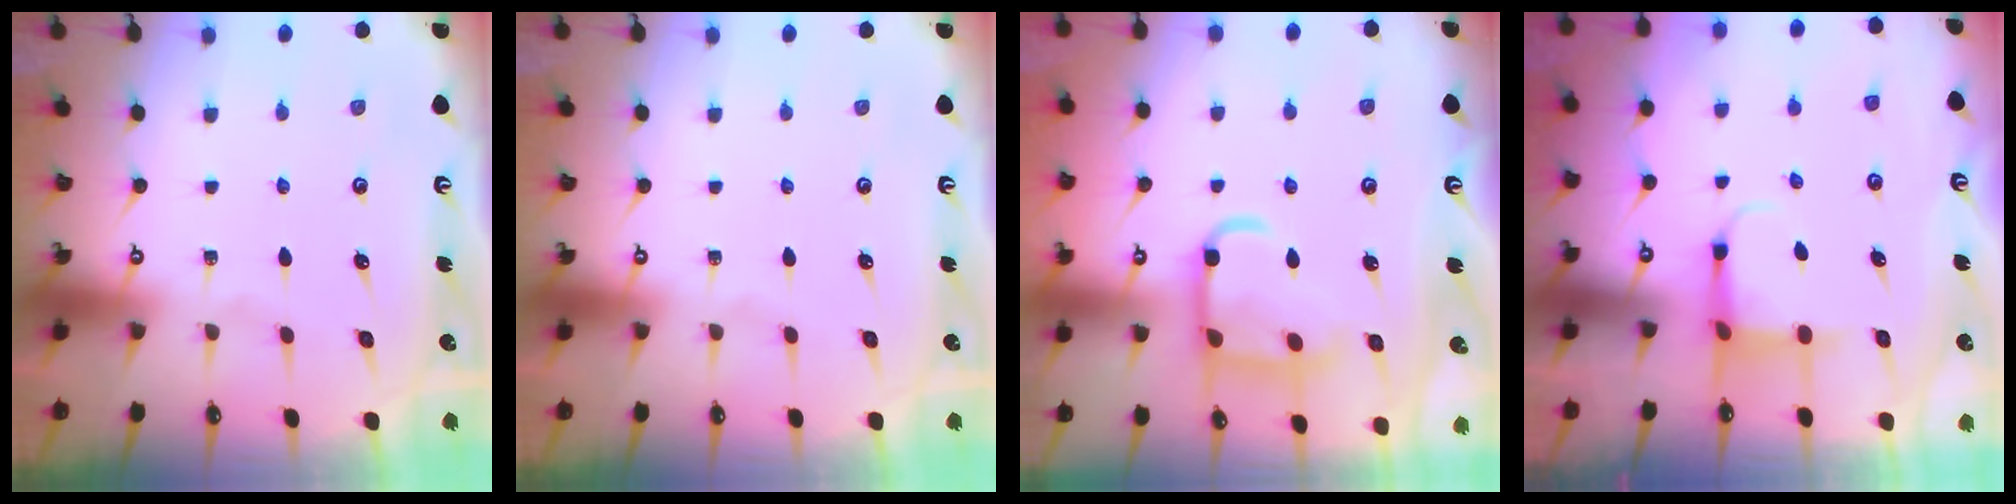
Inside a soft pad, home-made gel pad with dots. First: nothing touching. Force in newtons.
{"total": 0.0}
{"total": 13.8, "press": 13.7, "slide": 1.2}
{"total": 4.9, "press": 4.9, "slide": 0.6}